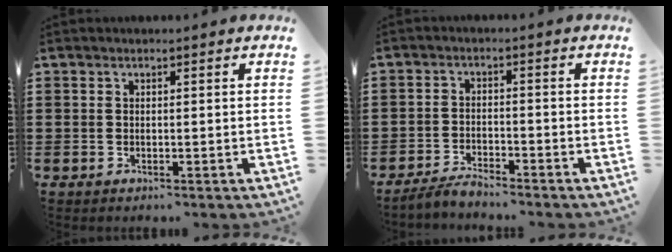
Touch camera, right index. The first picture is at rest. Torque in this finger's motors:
{"motor_torque": [0.39, 0.33, 0.09, 0.03]}